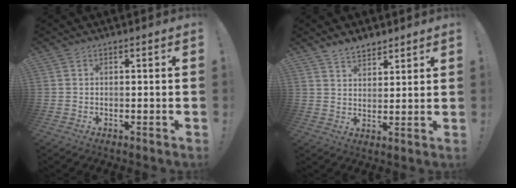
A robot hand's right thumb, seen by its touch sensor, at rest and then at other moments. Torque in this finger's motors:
{"motor_torque": [0.01, 0.02, 0.45, 0.35, 0.00]}